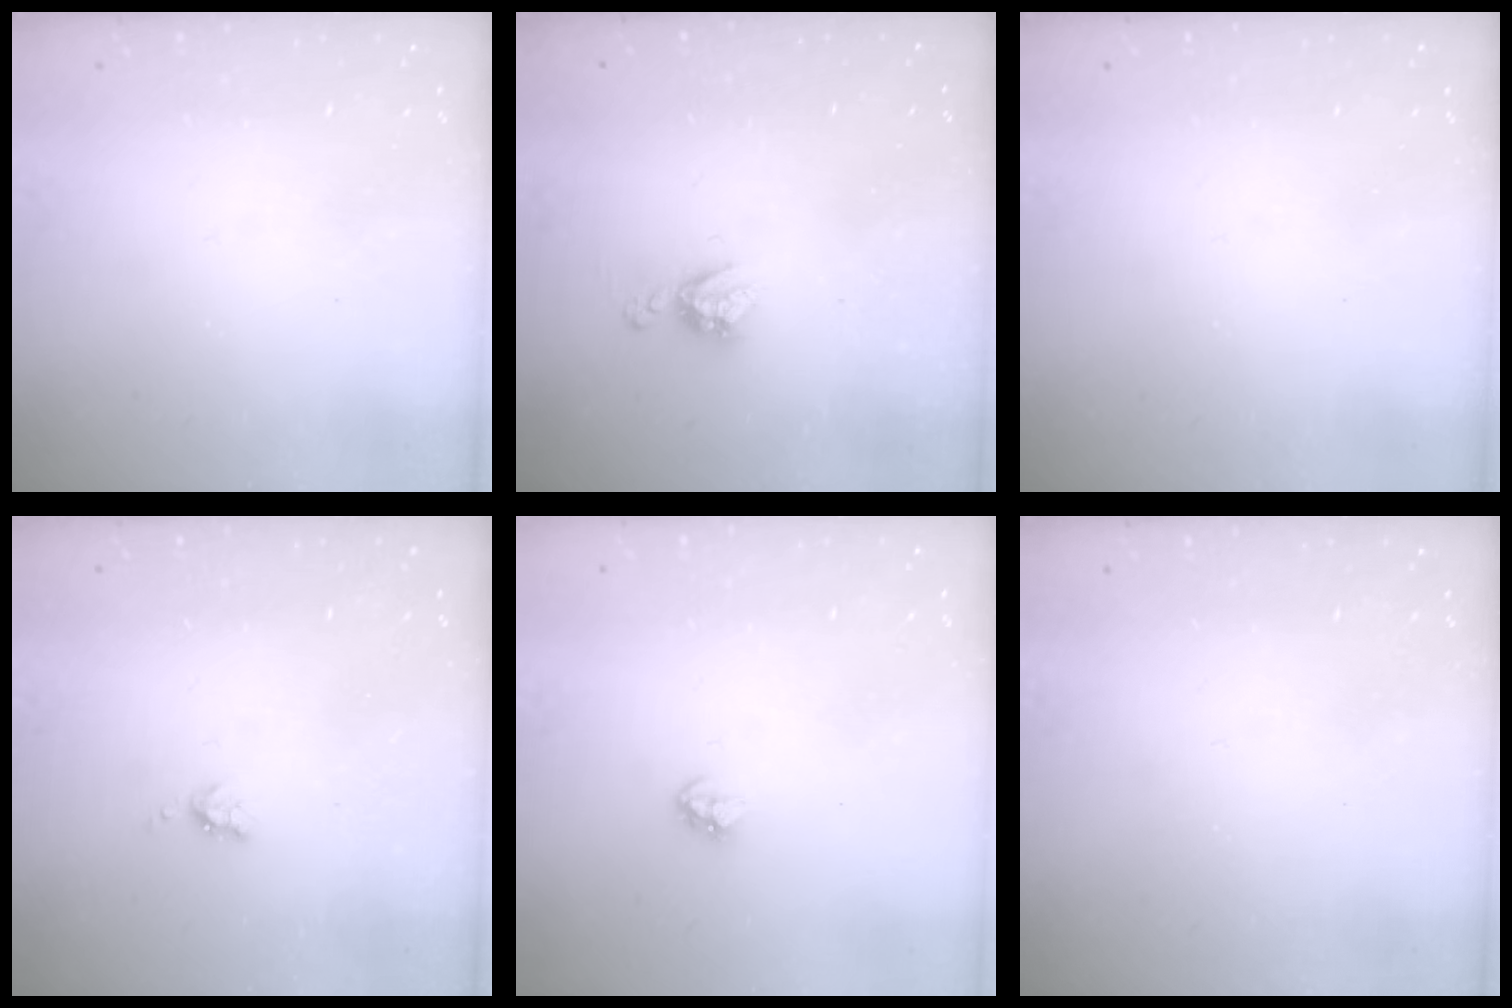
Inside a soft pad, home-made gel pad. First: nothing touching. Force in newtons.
{"total": 5.3, "press": 5.3, "slide": 0.5}
{"total": 0.0}
{"total": 3.3, "press": 3.3, "slide": 0.6}
{"total": 2.9, "press": 2.9, "slide": 0.2}
{"total": 0.0}